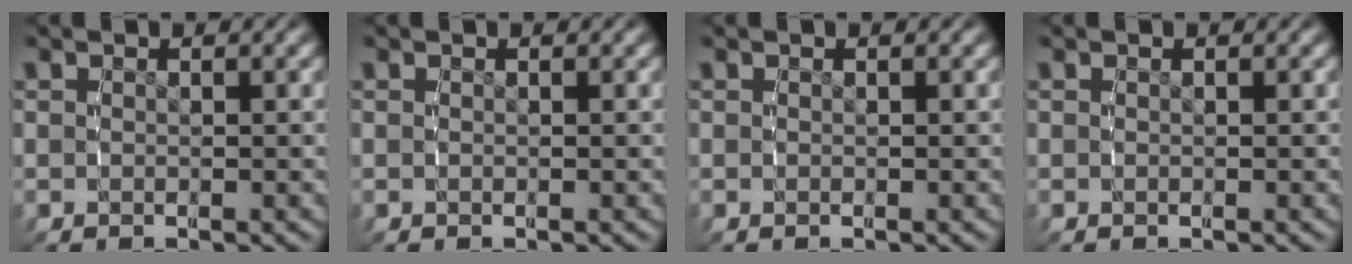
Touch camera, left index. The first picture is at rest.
{"total": 0.0}
{"total": 0.0}
{"total": 0.0}